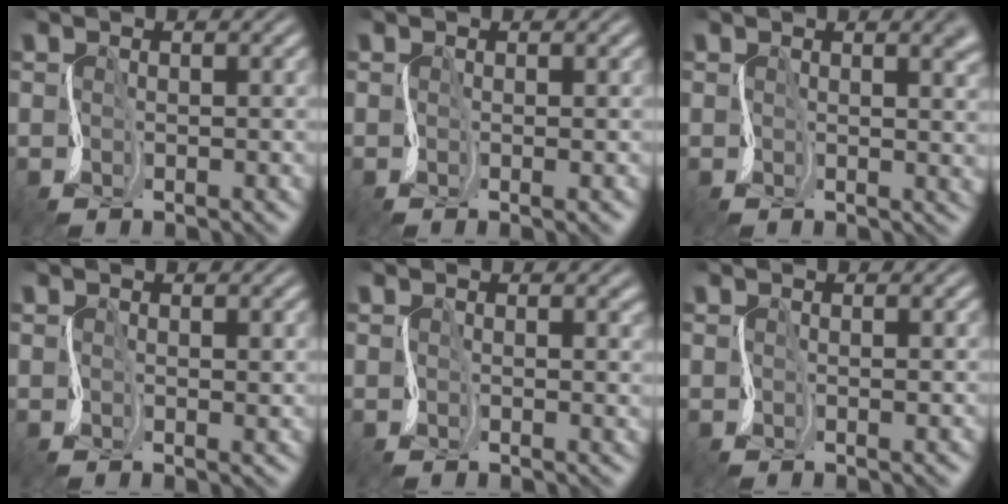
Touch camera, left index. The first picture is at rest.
{"total": 0.6, "force": [0.1, 0.0, 0.6], "torque": [-0.007, 0.001, 0.003]}
{"total": 4.1, "force": [1.0, 2.0, 3.5], "torque": [-0.020, 0.004, 0.012]}
{"total": 0.9, "force": [0.3, 0.4, 0.8], "torque": [-0.010, 0.000, 0.006]}
{"total": 1.6, "force": [0.5, 0.9, 1.2], "torque": [-0.011, 0.000, 0.006]}
{"total": 0.5, "force": [0.3, 0.0, 0.5], "torque": [-0.003, 0.004, 0.005]}